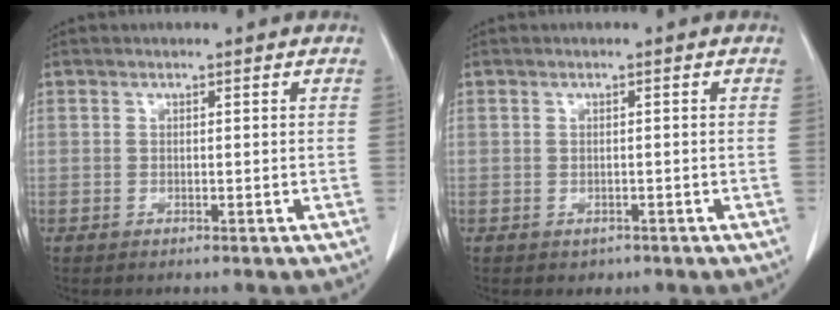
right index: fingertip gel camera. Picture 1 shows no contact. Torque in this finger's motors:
{"motor_torque": [-0.01, -0.03, 0.01, 0.01]}